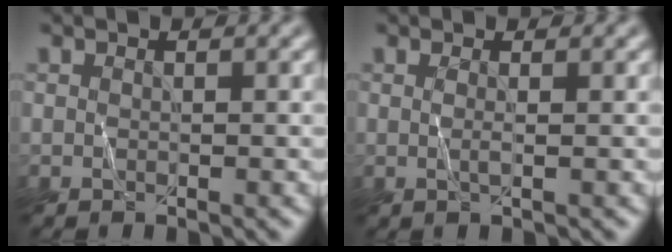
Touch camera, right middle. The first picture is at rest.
{"total": 0.8, "force": [0.2, 0.2, 0.7], "torque": [-0.013, 0.003, 0.001]}